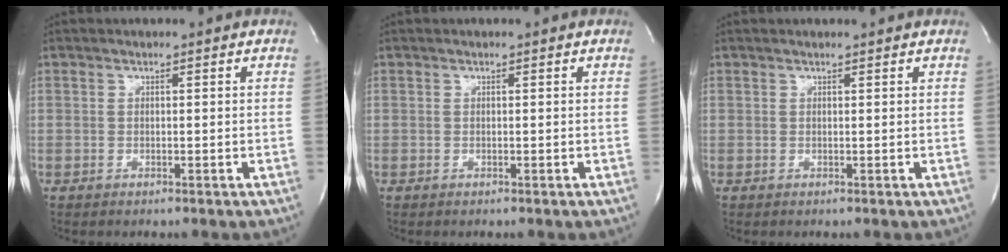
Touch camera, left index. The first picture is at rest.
{"total": 0.0}
{"total": 1.0, "force": [1.0, -0.1, 0.2], "torque": [-0.009, 0.004, 0.015]}